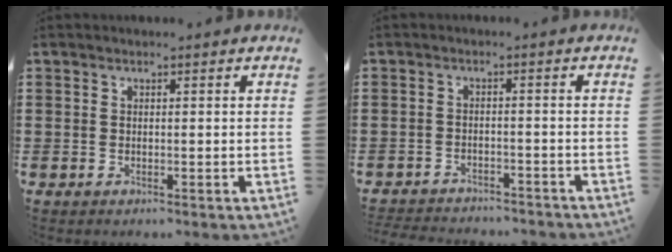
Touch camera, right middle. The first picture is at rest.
{"total": 2.7, "force": [-2.7, 0.2, 0.1], "torque": [-0.007, -0.002, -0.058]}